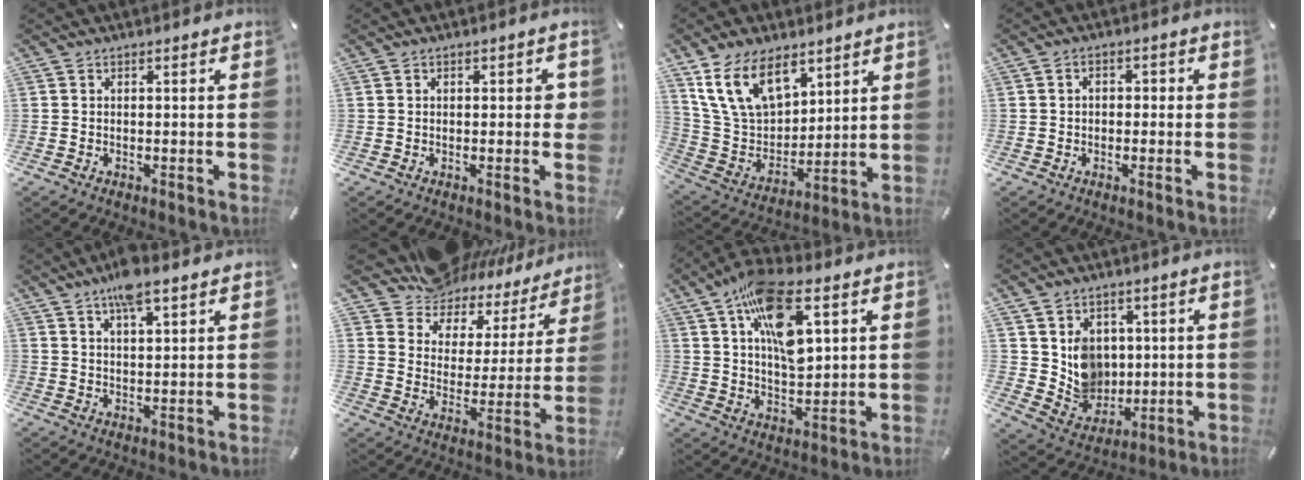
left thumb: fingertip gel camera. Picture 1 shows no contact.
{"total": 2.2, "force": [0.1, 1.2, 1.8], "torque": [-0.019, 0.000, -0.004]}
{"total": 16.4, "force": [9.7, 10.2, 8.4], "torque": [-0.188, -0.038, 0.184]}
{"total": 2.3, "force": [-0.5, 1.7, 1.5], "torque": [-0.029, 0.010, -0.013]}
{"total": 7.5, "force": [5.5, 2.2, 4.6], "torque": [-0.080, -0.021, 0.095]}
{"total": 10.2, "force": [9.3, 4.2, -0.5], "torque": [-0.008, -0.111, 0.157]}
{"total": 16.7, "force": [7.4, 8.2, 12.5], "torque": [-0.215, -0.011, 0.126]}
{"total": 9.5, "force": [3.0, 8.6, 2.6], "torque": [-0.046, -0.023, 0.069]}